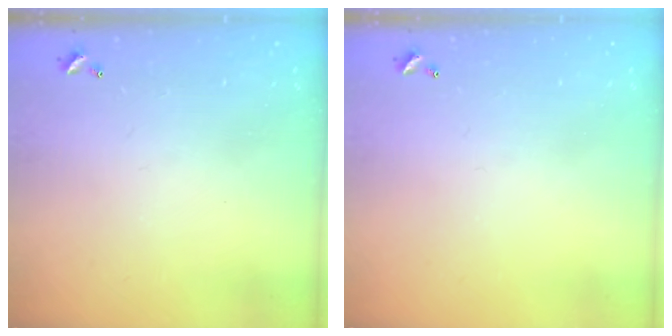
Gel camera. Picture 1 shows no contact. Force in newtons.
{"total": 0.0}